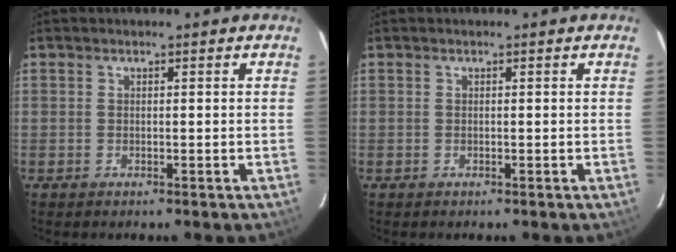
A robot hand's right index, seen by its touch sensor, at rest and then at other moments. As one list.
[{"total": 0.0}]